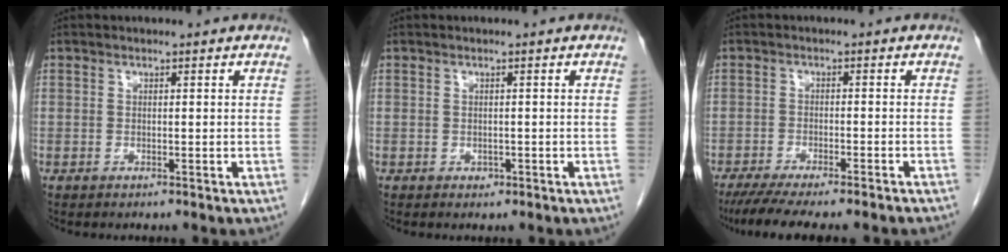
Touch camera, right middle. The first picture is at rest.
{"total": 1.2, "force": [-0.4, 1.1, 0.5], "torque": [-0.006, 0.004, 0.000]}
{"total": 12.5, "force": [-10.7, 0.8, 6.4], "torque": [-0.083, -0.022, -0.153]}